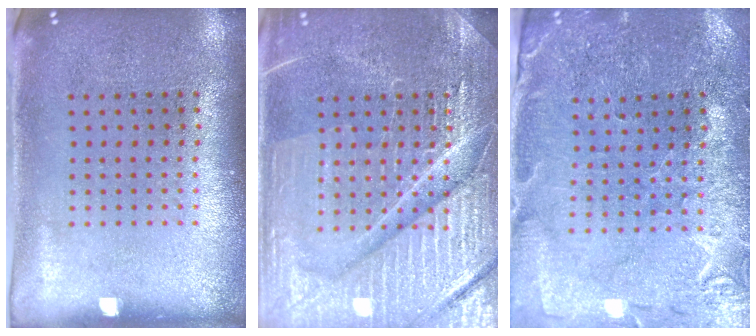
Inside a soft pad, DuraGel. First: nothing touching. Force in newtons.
{"total": 7.4, "press": 7.3, "slide": 1.0}
{"total": 0.7, "press": 0.7, "slide": 0.3}